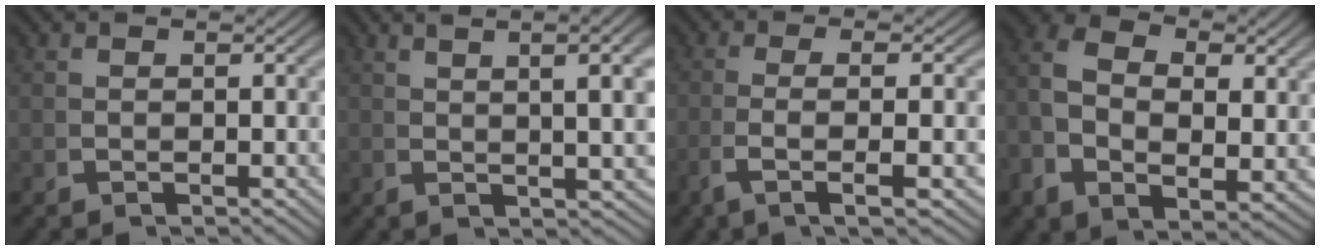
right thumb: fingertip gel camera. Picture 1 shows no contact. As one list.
[{"total": 6.5, "force": [2.5, 1.3, 5.9], "torque": [-0.062, 0.014, 0.042]}, {"total": 5.1, "force": [-0.8, 1.0, 4.9], "torque": [-0.105, -0.002, -0.009]}, {"total": 7.0, "force": [1.3, 4.6, 5.2], "torque": [-0.113, -0.016, 0.025]}]